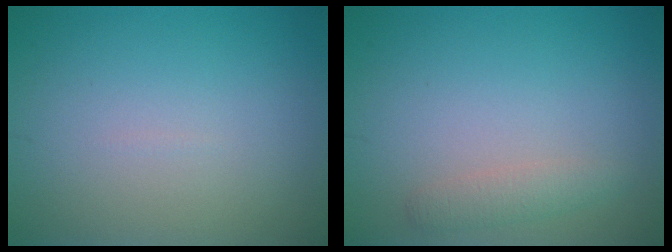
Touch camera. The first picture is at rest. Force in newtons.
{"total": 1.5, "press": 1.5, "slide": 0.0}